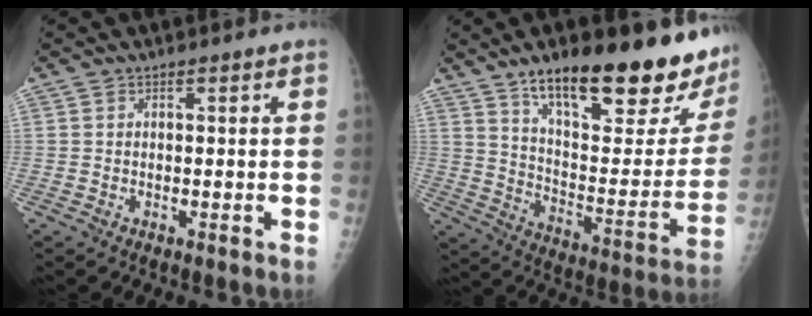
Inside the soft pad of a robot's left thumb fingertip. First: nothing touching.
{"total": 27.3, "force": [19.1, 7.4, 18.0], "torque": [-0.220, -0.090, 0.286]}